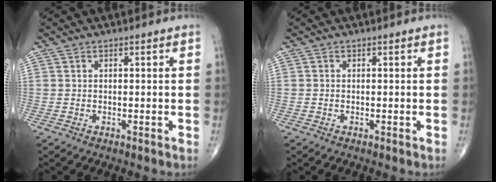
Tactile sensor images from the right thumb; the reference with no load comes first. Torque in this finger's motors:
{"motor_torque": [-0.17, 0.09, -0.28, -0.19, 0.02]}